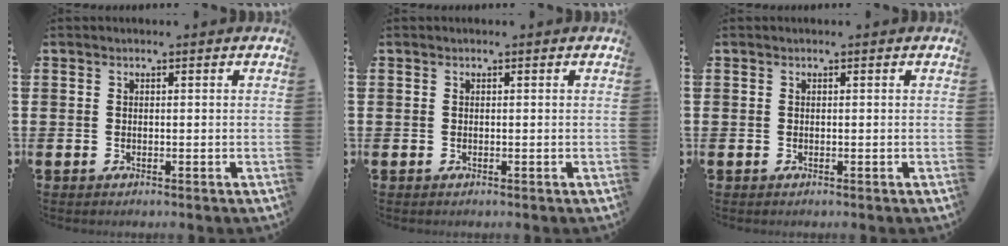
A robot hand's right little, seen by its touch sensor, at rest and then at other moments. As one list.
[{"total": 0.0}, {"total": 0.0}]